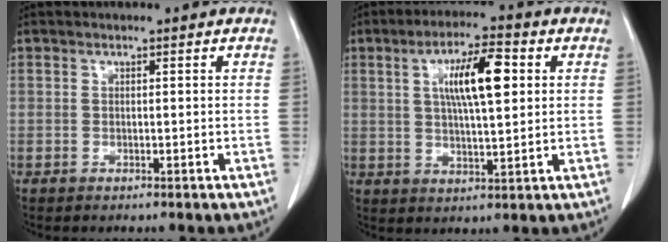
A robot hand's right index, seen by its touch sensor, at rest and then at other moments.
{"total": 9.5, "force": [2.5, 2.0, 9.0], "torque": [-0.159, 0.011, 0.044]}